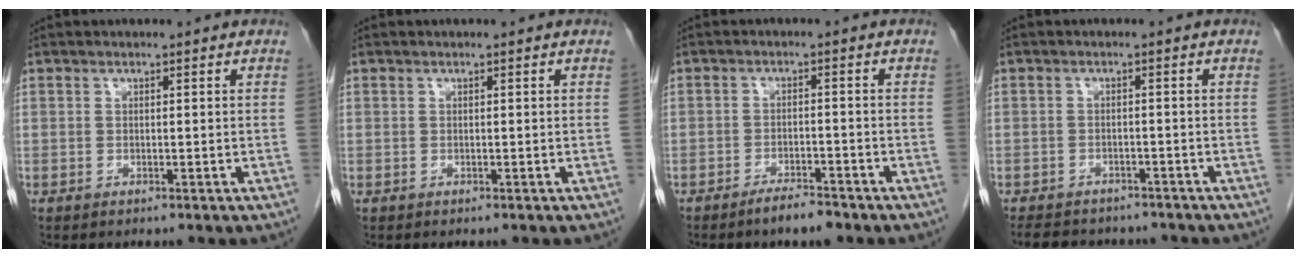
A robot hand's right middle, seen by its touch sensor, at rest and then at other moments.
{"total": 0.0}
{"total": 3.8, "force": [-3.1, 0.6, 2.1], "torque": [-0.041, -0.004, -0.050]}
{"total": 10.1, "force": [-8.8, 3.9, 3.1], "torque": [-0.059, 0.001, -0.111]}